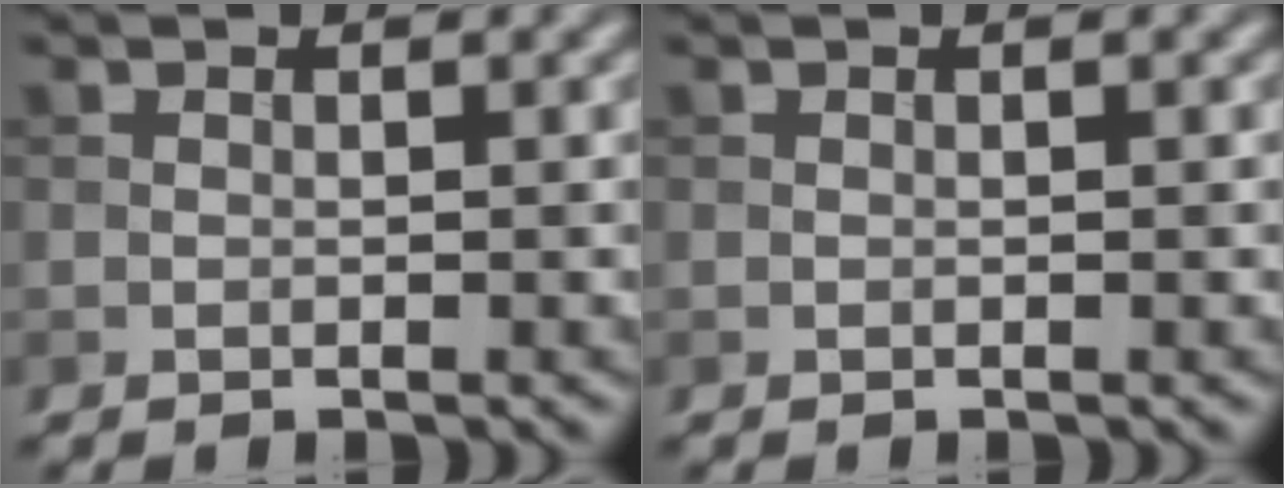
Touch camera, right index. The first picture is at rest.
{"total": 0.0}